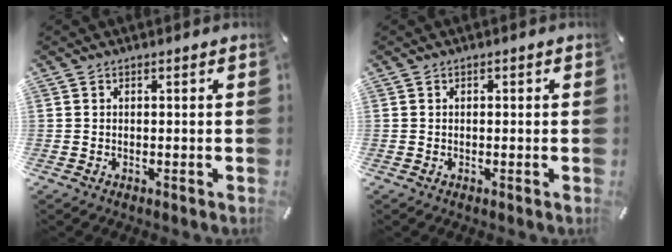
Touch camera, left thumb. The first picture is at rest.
{"total": 0.5, "force": [-0.1, 0.4, 0.4], "torque": [-0.007, 0.000, -0.003]}